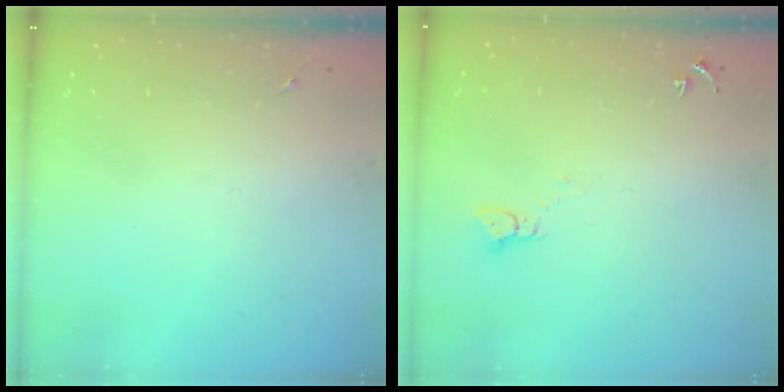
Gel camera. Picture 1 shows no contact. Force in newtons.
{"total": 2.2, "press": 2.2, "slide": 0.2}